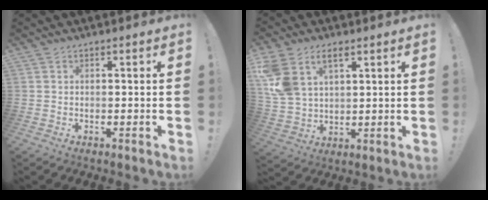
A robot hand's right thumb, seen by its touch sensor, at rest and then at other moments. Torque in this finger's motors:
{"motor_torque": [0.51, 0.92, 0.80, -0.28, 0.36]}